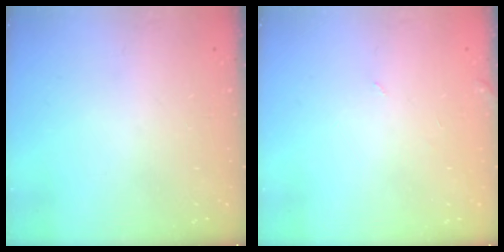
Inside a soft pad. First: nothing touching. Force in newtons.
{"total": 1.5, "press": 1.5, "slide": 0.1}